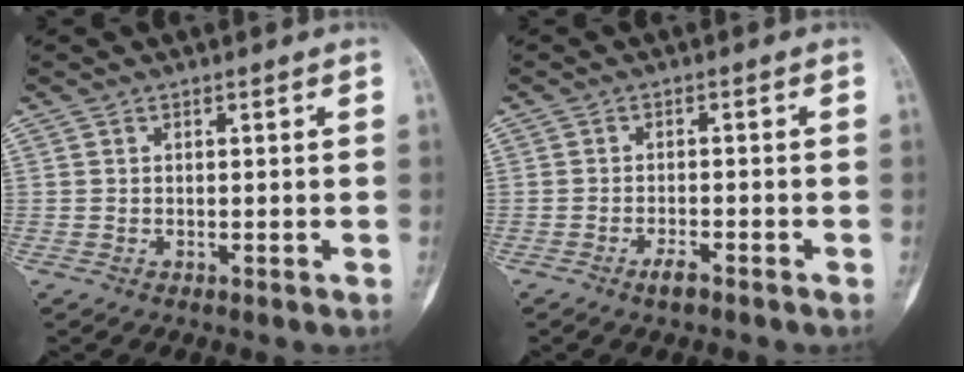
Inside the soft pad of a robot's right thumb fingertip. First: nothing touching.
{"total": 2.4, "force": [-1.8, 0.5, 1.6], "torque": [-0.033, 0.008, -0.035]}